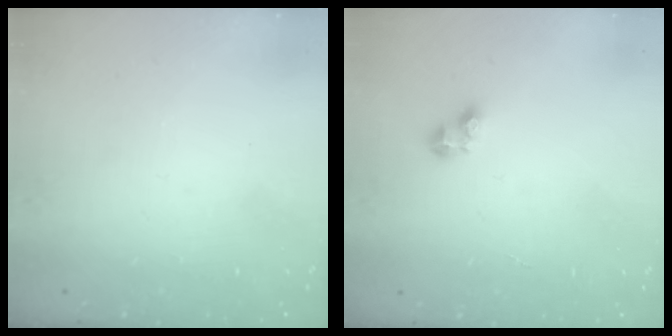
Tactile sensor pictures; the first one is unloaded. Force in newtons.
{"total": 3.7, "press": 3.7, "slide": 0.5}